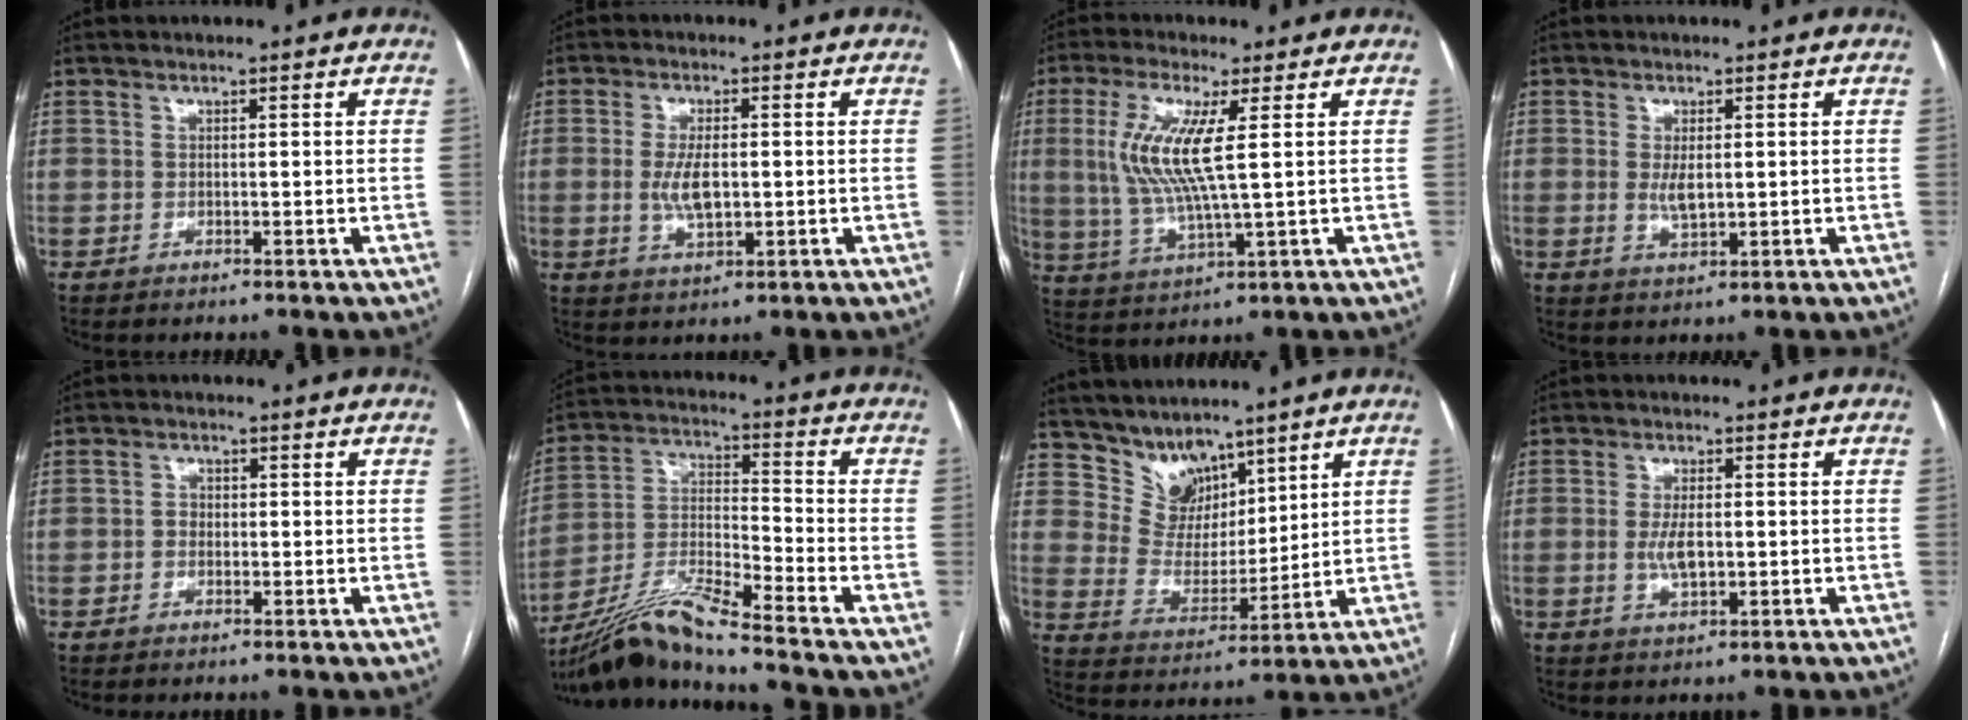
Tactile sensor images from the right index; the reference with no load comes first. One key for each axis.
{"total": 5.5, "fx": -0.3, "fy": 2.0, "fz": 5.1, "tx": -0.109, "ty": -0.003, "tz": -0.003}
{"total": 10.3, "fx": 2.0, "fy": 0.9, "fz": 10.1, "tx": -0.233, "ty": -0.004, "tz": 0.039}
{"total": 3.2, "fx": 0.2, "fy": 1.1, "fz": 3.0, "tx": -0.062, "ty": -0.007, "tz": 0.007}
{"total": 1.7, "fx": -0.3, "fy": 1.4, "fz": 0.9, "tx": -0.016, "ty": 0.007, "tz": -0.005}
{"total": 12.4, "fx": -10.6, "fy": -1.2, "fz": 6.3, "tx": -0.133, "ty": -0.010, "tz": -0.201}
{"total": 7.7, "fx": 6.3, "fy": 4.2, "fz": 1.1, "tx": -0.033, "ty": 0.011, "tz": 0.137}
{"total": 4.2, "fx": -0.4, "fy": 1.5, "fz": 3.9, "tx": -0.083, "ty": -0.003, "tz": -0.006}